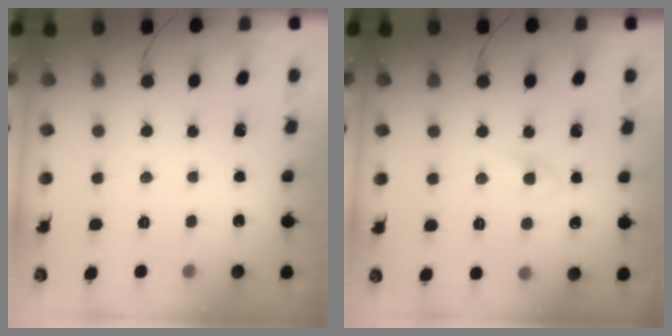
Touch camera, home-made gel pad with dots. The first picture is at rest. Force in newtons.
{"total": 2.3, "press": 2.1, "slide": 0.9}